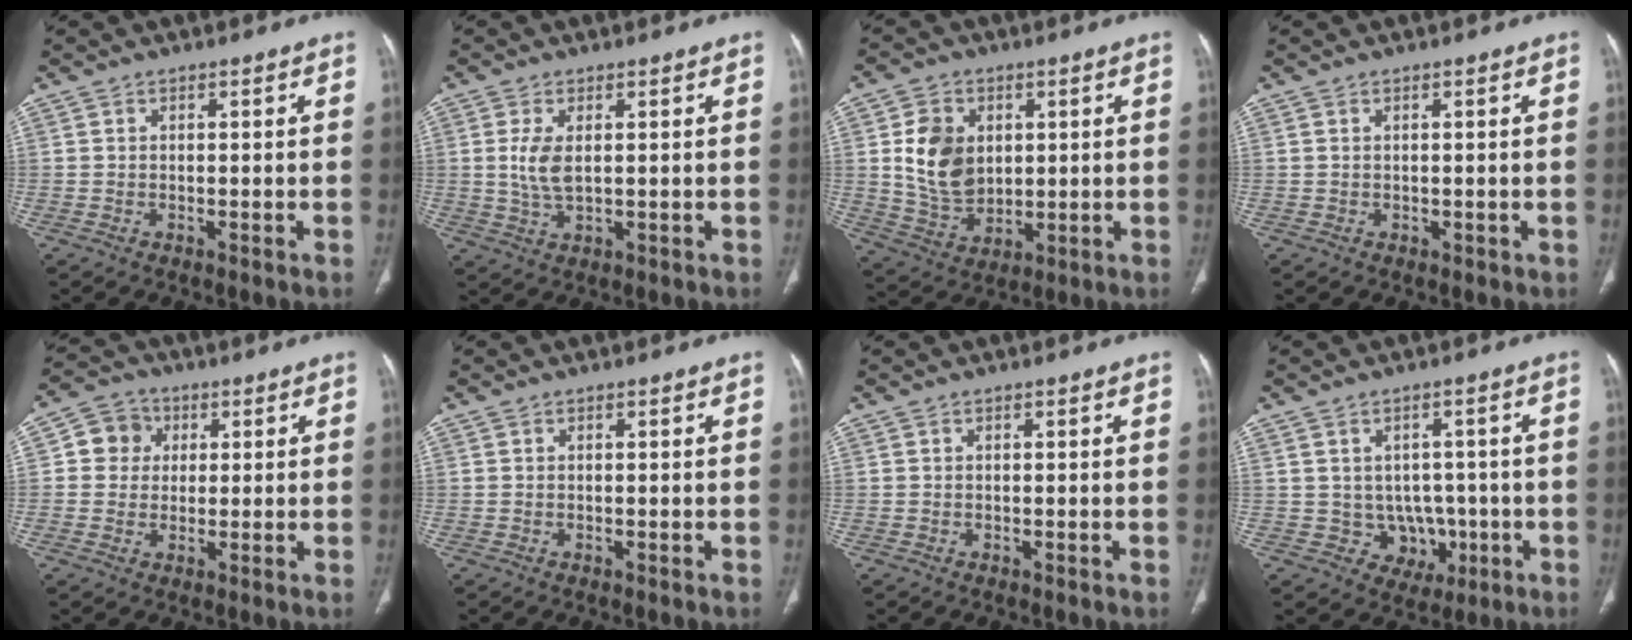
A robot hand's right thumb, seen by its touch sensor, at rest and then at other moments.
{"total": 5.0, "force": [0.8, 2.3, 4.3], "torque": [-0.096, -0.008, 0.022]}
{"total": 11.5, "force": [2.2, 8.6, 7.3], "torque": [-0.108, -0.016, 0.054]}
{"total": 0.6, "force": [0.3, 0.4, 0.2], "torque": [-0.001, -0.002, 0.008]}
{"total": 6.5, "force": [1.3, 6.1, 2.0], "torque": [-0.006, 0.007, 0.016]}
{"total": 0.0}
{"total": 0.0}
{"total": 6.5, "force": [-0.8, 5.8, 2.7], "torque": [0.001, 0.010, 0.004]}